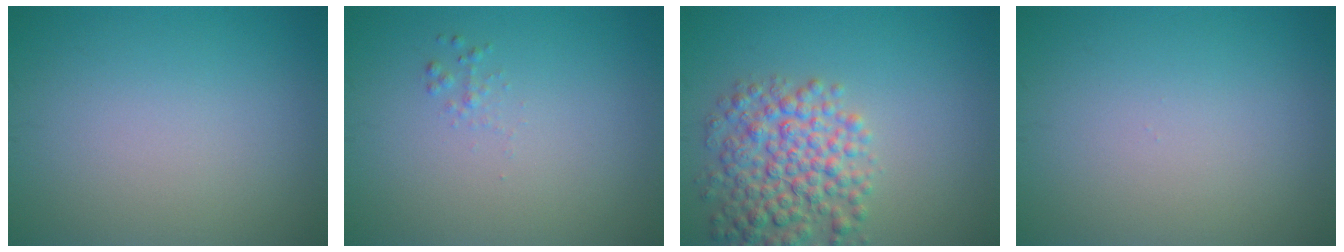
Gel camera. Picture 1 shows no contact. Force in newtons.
{"total": 0.6, "press": 0.6, "slide": 0.0}
{"total": 6.0, "press": 6.0, "slide": 0.2}
{"total": 0.0}